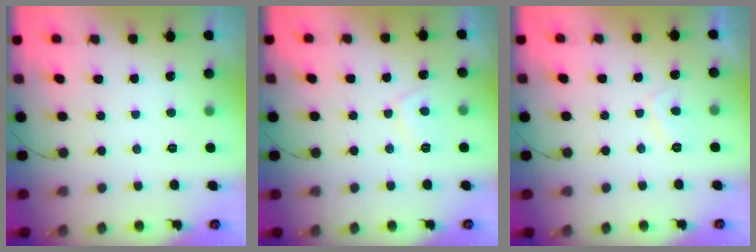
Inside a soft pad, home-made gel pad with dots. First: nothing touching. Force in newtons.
{"total": 4.0, "press": 3.9, "slide": 0.7}
{"total": 2.5, "press": 2.4, "slide": 0.8}